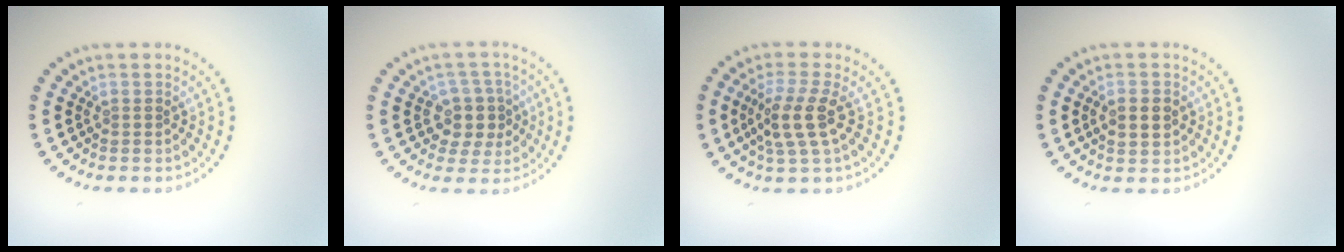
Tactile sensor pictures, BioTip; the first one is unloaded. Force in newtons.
{"total": 3.6, "press": 3.2, "slide": 1.6}
{"total": 3.6, "press": 3.0, "slide": 1.9}
{"total": 2.3, "press": 2.3, "slide": 0.1}